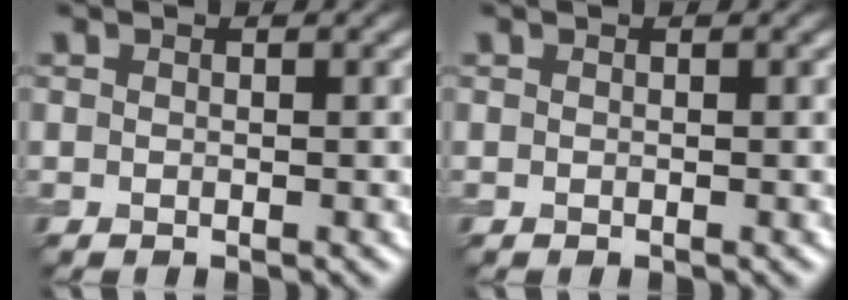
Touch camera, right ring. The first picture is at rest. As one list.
[{"total": 0.0}]